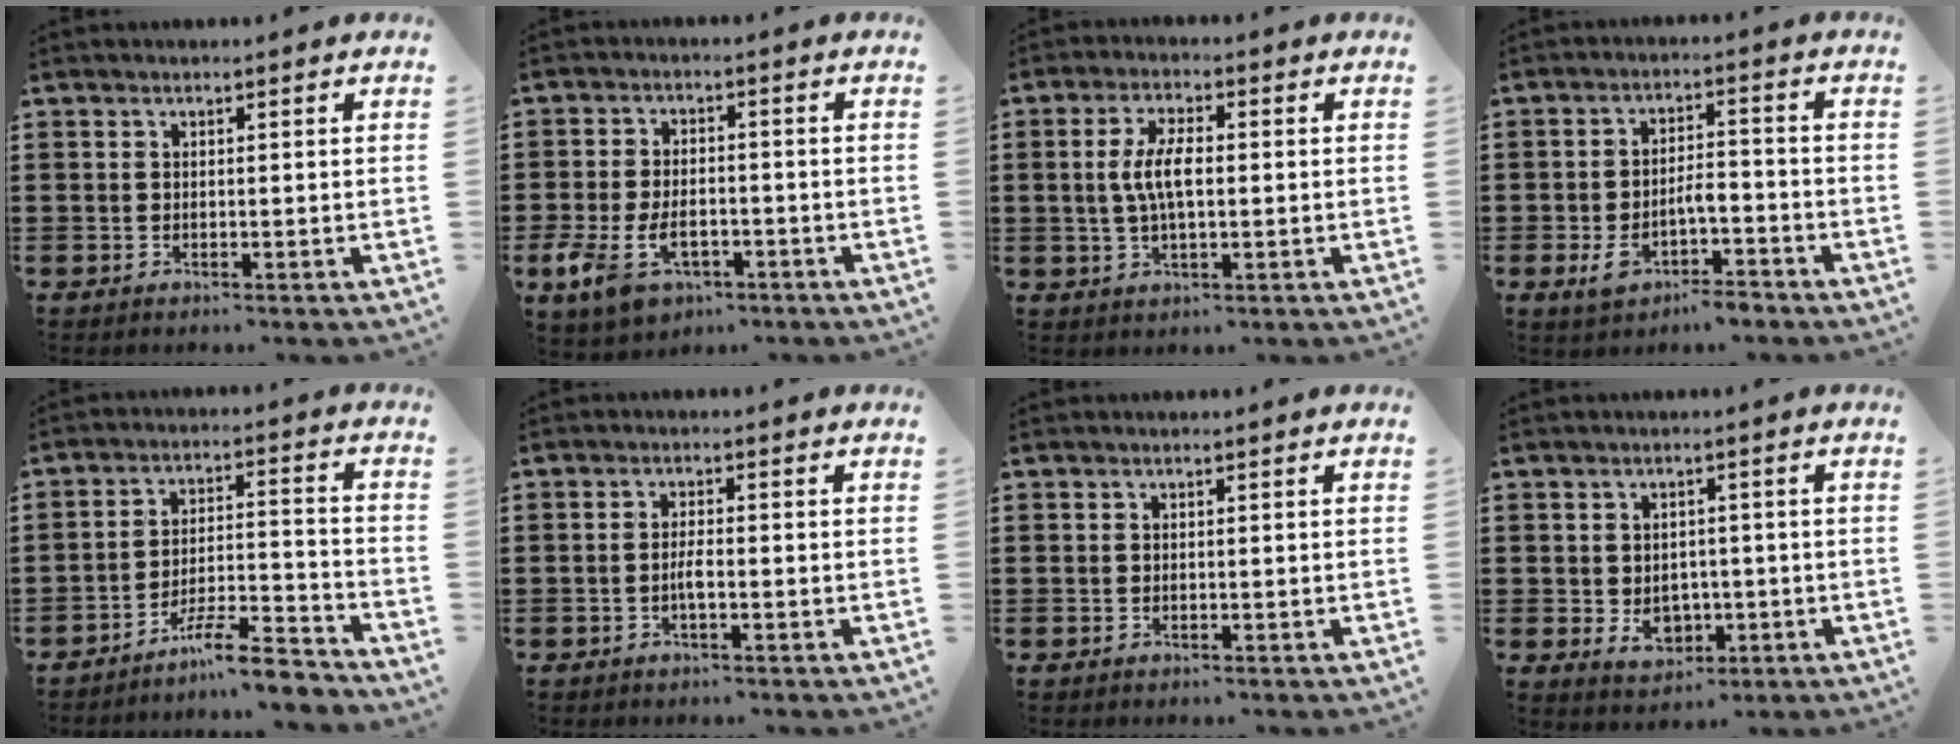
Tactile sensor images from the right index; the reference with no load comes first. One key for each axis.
{"total": 6.8, "fx": -3.1, "fy": 3.9, "fz": 4.7, "tx": -0.116, "ty": -0.003, "tz": -0.060}
{"total": 6.2, "fx": 0.2, "fy": 2.4, "fz": 5.7, "tx": -0.131, "ty": -0.001, "tz": -0.006}
{"total": 5.3, "fx": -3.0, "fy": 2.3, "fz": 3.7, "tx": -0.077, "ty": 0.009, "tz": -0.060}
{"total": 7.9, "fx": -7.0, "fy": 0.8, "fz": 3.6, "tx": -0.058, "ty": 0.013, "tz": -0.131}
{"total": 2.4, "fx": -0.8, "fy": 0.6, "fz": 2.3, "tx": -0.050, "ty": 0.001, "tz": -0.017}
{"total": 0.0}
{"total": 3.6, "fx": -0.6, "fy": 2.8, "fz": 2.1, "tx": -0.030, "ty": -0.002, "tz": -0.016}